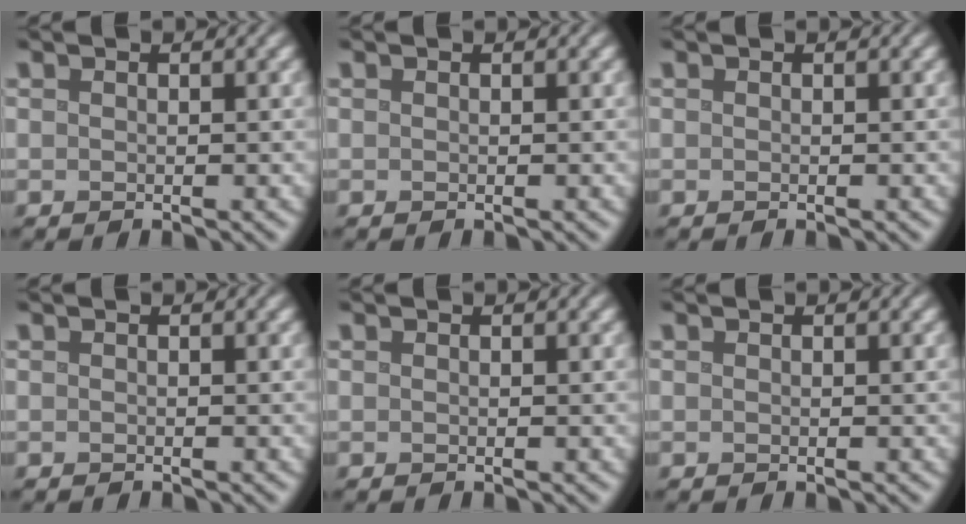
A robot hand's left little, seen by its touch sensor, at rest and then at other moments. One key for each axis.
{"total": 0.0}
{"total": 0.0}
{"total": 0.0}
{"total": 0.0}
{"total": 0.0}